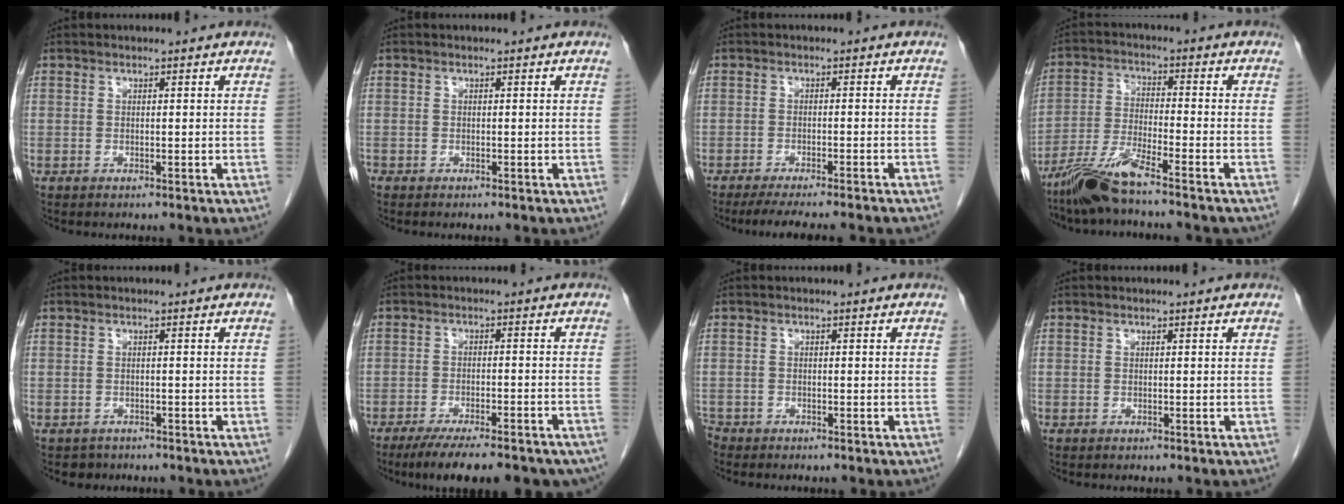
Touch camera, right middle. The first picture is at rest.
{"total": 0.0}
{"total": 10.9, "force": [-9.5, 0.6, 5.4], "torque": [-0.060, -0.017, -0.128]}
{"total": 8.6, "force": [-7.0, 0.2, 5.0], "torque": [-0.107, -0.023, -0.135]}
{"total": 1.9, "force": [-1.5, 1.1, -0.2], "torque": [-0.006, 0.002, -0.024]}
{"total": 16.6, "force": [-13.6, 3.4, 8.9], "torque": [-0.098, -0.011, -0.181]}
{"total": 1.7, "force": [-1.6, 0.6, 0.1], "torque": [-0.002, -0.002, -0.029]}
{"total": 0.0}